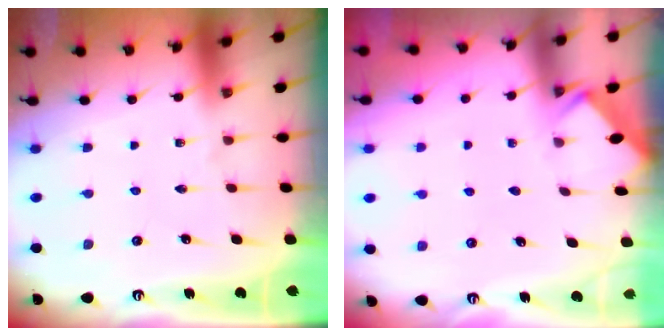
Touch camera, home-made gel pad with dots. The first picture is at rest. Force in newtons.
{"total": 2.5, "press": 2.4, "slide": 0.4}